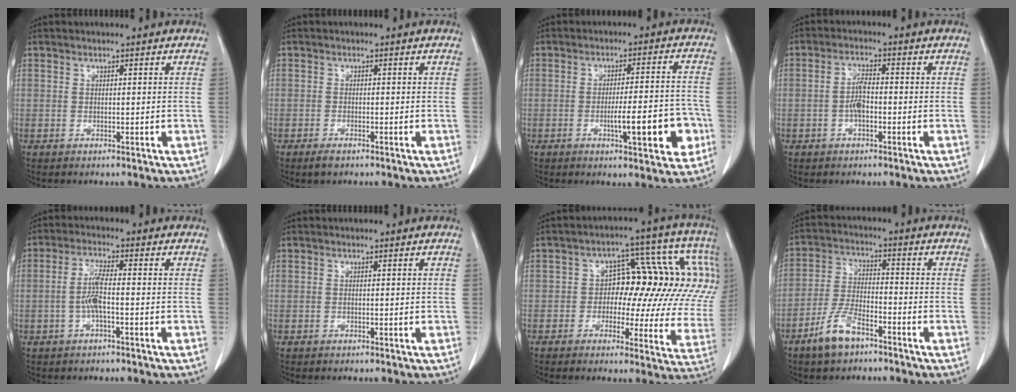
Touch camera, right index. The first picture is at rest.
{"total": 1.7, "force": [-1.2, 0.6, 1.1], "torque": [-0.022, -0.002, -0.017]}
{"total": 9.4, "force": [-3.1, 1.6, 8.8], "torque": [-0.126, 0.006, -0.040]}
{"total": 3.5, "force": [-0.8, 1.1, 3.2], "torque": [-0.066, 0.005, -0.017]}
{"total": 4.3, "force": [-0.9, 0.5, 4.1], "torque": [-0.088, 0.004, -0.020]}
{"total": 0.0}
{"total": 14.7, "force": [1.5, 7.4, 12.5], "torque": [-0.127, 0.043, 0.013]}
{"total": 7.2, "force": [-4.8, 2.5, 4.7], "torque": [-0.106, -0.002, -0.091]}